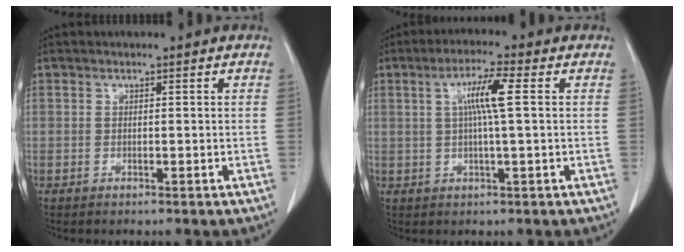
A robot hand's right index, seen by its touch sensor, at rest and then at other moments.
{"total": 6.3, "force": [1.3, 0.2, 6.2], "torque": [-0.114, 0.006, 0.023]}